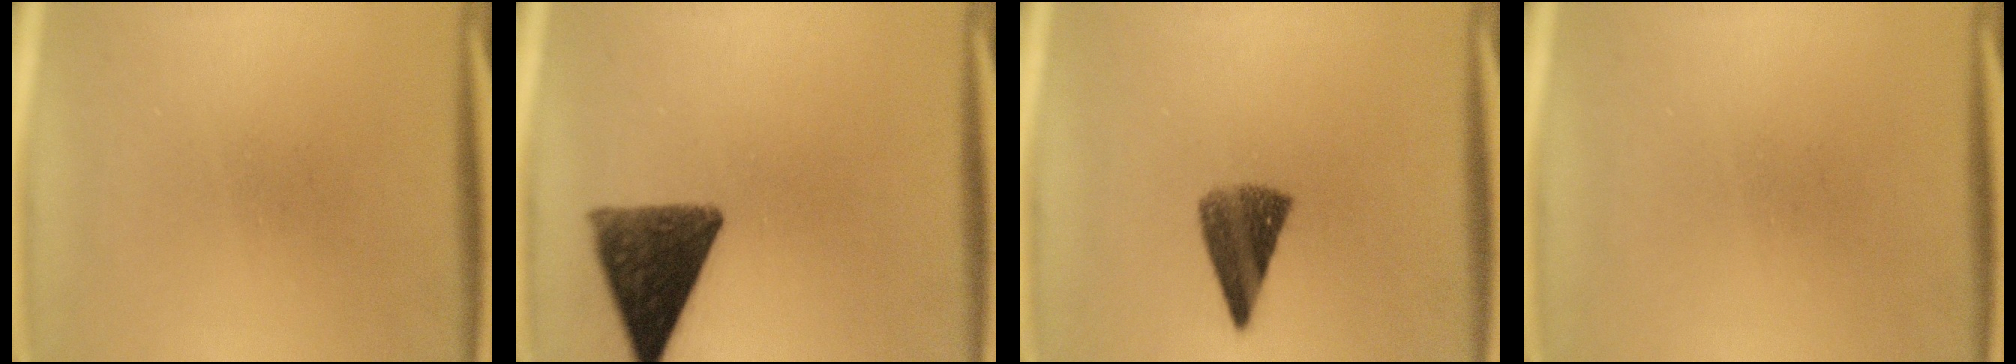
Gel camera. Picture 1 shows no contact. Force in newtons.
{"total": 11.2}
{"total": 7.2}
{"total": 0.0}